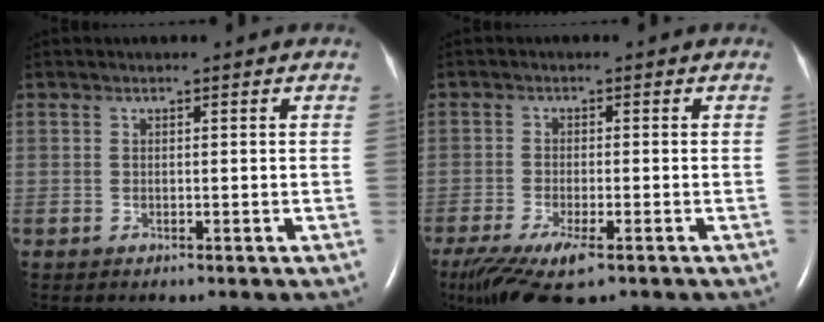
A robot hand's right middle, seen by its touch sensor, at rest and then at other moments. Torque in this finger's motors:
{"motor_torque": [0.85, -0.71, 0.18, 0.10]}